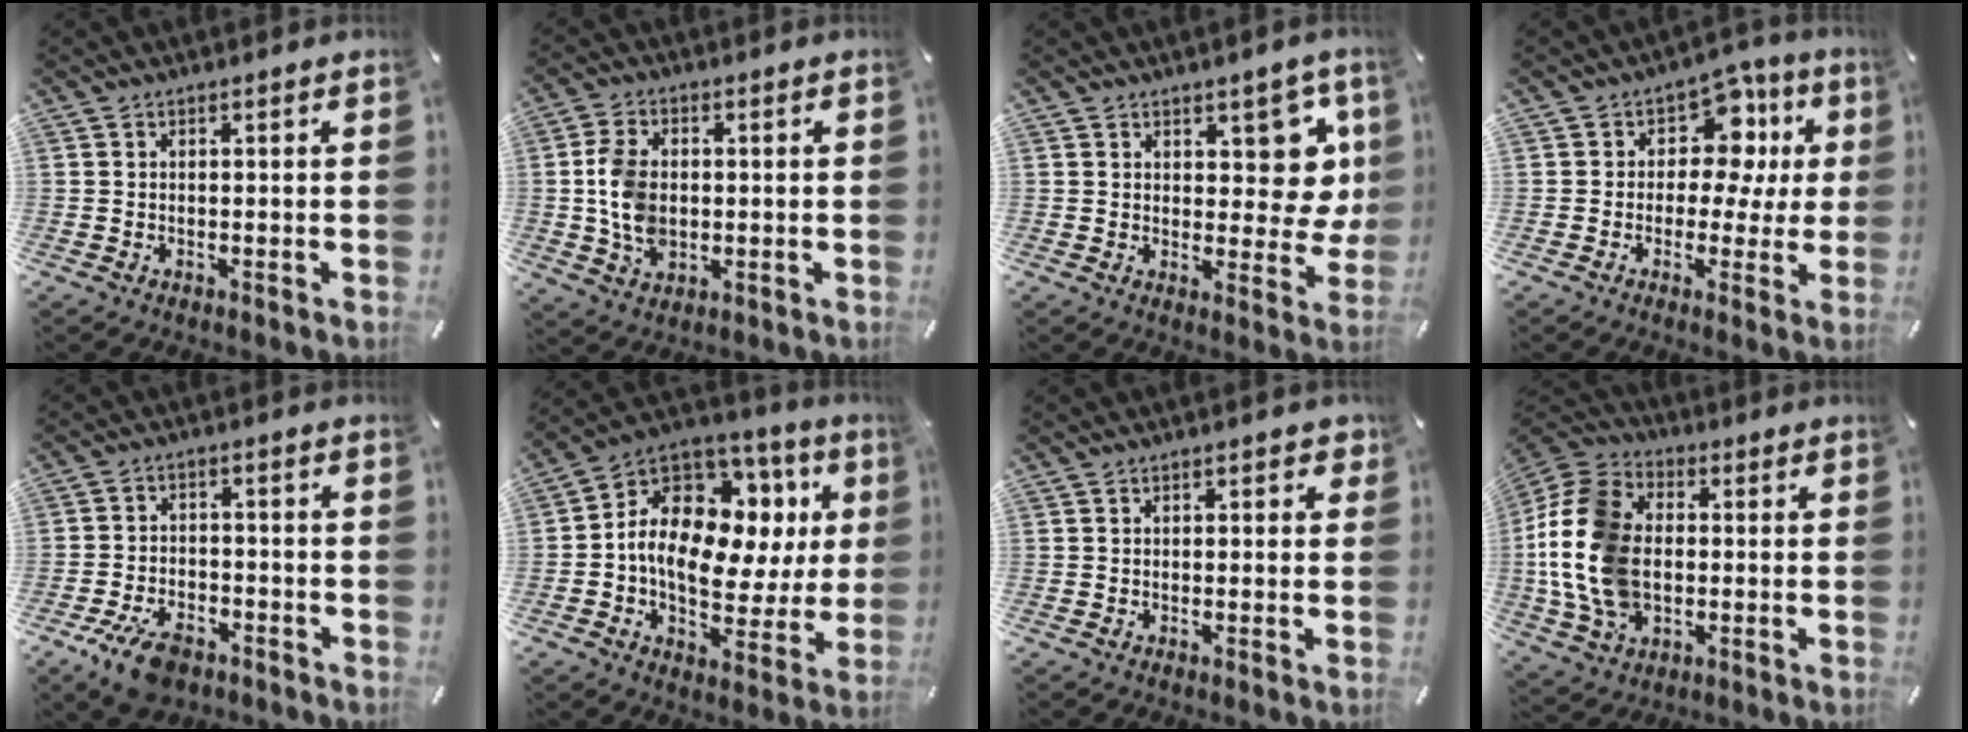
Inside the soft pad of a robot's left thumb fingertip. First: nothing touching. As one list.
[{"total": 9.6, "force": [-0.3, 7.0, 6.5], "torque": [-0.142, 0.007, -0.005]}, {"total": 9.9, "force": [4.8, 6.1, 6.2], "torque": [-0.060, -0.034, 0.083]}, {"total": 10.6, "force": [3.3, 7.6, 6.6], "torque": [-0.098, -0.019, 0.058]}, {"total": 8.5, "force": [-4.9, 4.8, 5.1], "torque": [-0.105, 0.018, -0.088]}, {"total": 16.0, "force": [2.9, 10.9, 11.3], "torque": [-0.201, -0.033, 0.043]}, {"total": 1.9, "force": [0.3, 1.2, 1.5], "torque": [-0.013, 0.002, 0.000]}, {"total": 18.4, "force": [-1.5, 13.5, 12.4], "torque": [-0.291, 0.017, -0.026]}]